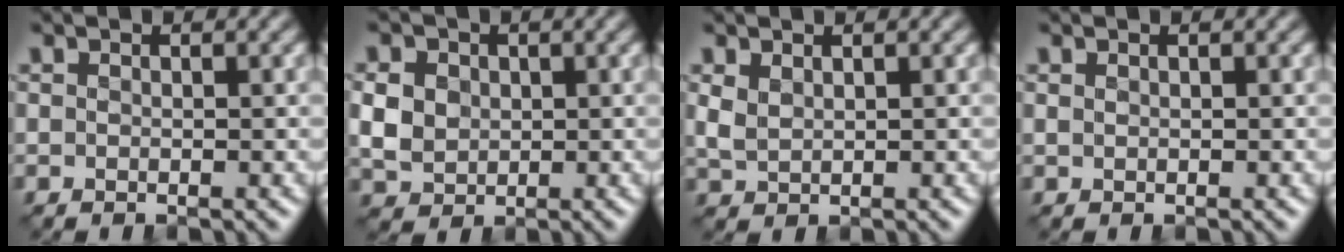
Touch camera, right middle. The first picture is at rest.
{"total": 3.6, "force": [0.4, 3.1, 1.8], "torque": [-0.047, -0.001, 0.007]}
{"total": 1.6, "force": [0.7, 1.0, 1.0], "torque": [-0.028, -0.003, 0.020]}
{"total": 0.0}